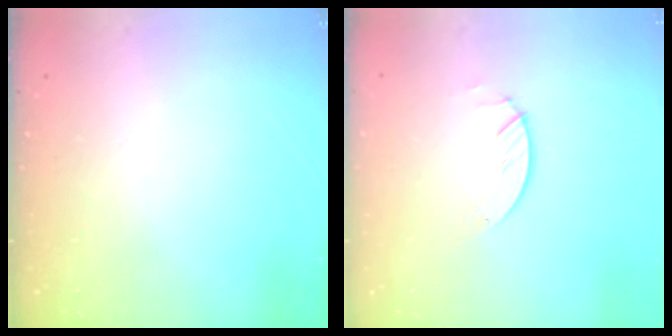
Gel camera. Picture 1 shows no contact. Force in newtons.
{"total": 1.3, "press": 1.3, "slide": 0.2}